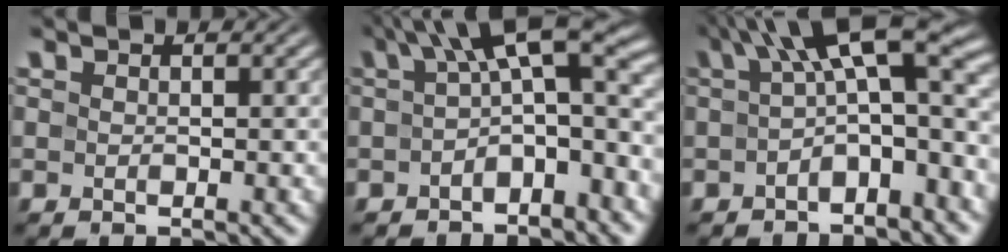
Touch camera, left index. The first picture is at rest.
{"total": 7.7, "force": [0.7, 2.8, 7.2], "torque": [-0.097, 0.018, -0.002]}
{"total": 8.8, "force": [1.0, 2.9, 8.3], "torque": [-0.116, 0.019, 0.005]}